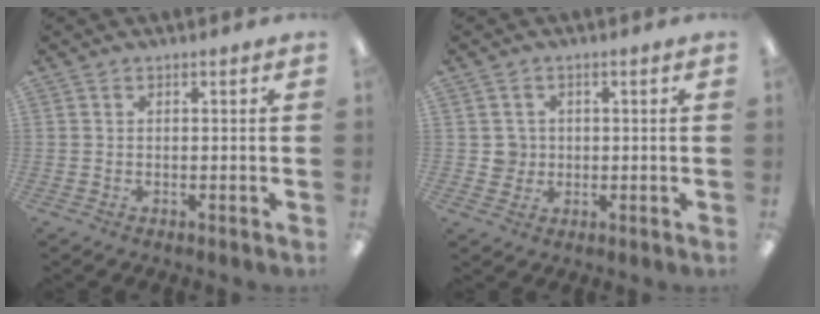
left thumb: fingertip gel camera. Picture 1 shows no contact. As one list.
[{"total": 3.4, "force": [0.4, 3.4, 0.2], "torque": [0.003, 0.000, 0.002]}]